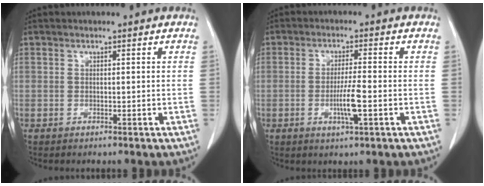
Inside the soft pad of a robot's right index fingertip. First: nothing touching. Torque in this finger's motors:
{"motor_torque": [0.88, -0.07, 0.20, 0.06]}